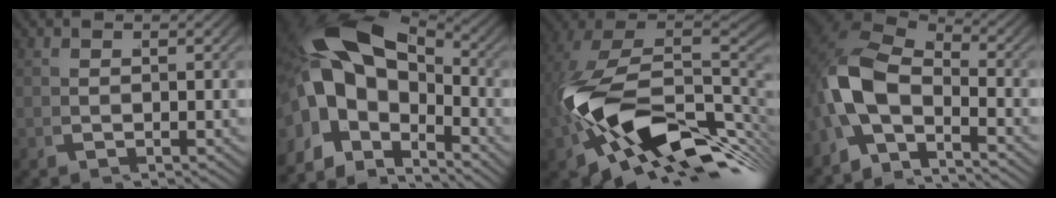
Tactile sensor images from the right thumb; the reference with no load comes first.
{"total": 12.8, "force": [0.3, 8.2, 9.8], "torque": [-0.212, -0.027, 0.008]}
{"total": 22.7, "force": [-3.8, 14.6, 17.0], "torque": [-0.307, -0.063, -0.033]}
{"total": 8.6, "force": [-1.6, 5.6, 6.4], "torque": [-0.163, -0.017, -0.031]}